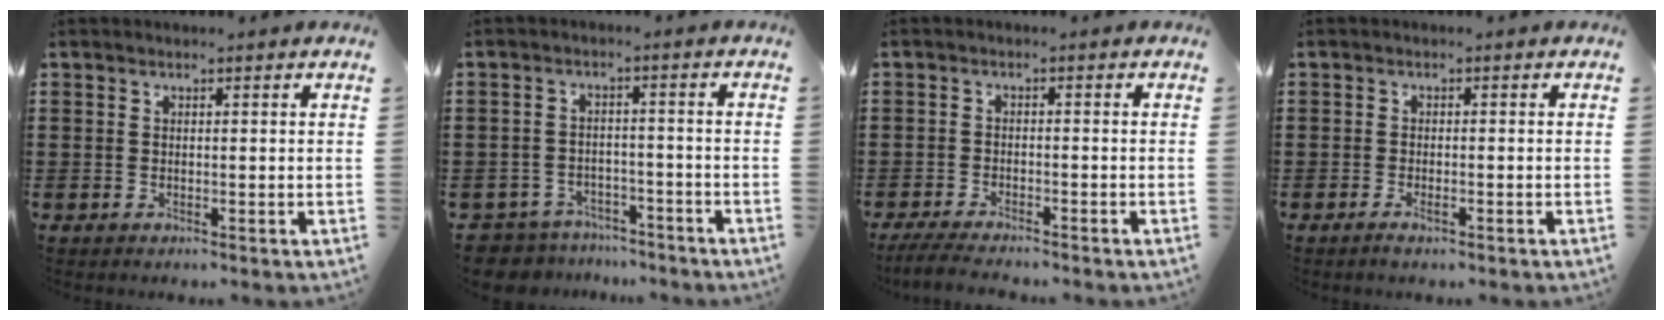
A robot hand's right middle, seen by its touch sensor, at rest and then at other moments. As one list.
[{"total": 4.2, "force": [-4.1, 0.8, -0.3], "torque": [-0.010, -0.002, -0.091]}, {"total": 3.4, "force": [-3.2, 0.2, 1.0], "torque": [-0.033, -0.009, -0.068]}, {"total": 1.2, "force": [-0.7, 0.3, 0.9], "torque": [-0.017, -0.004, -0.012]}]